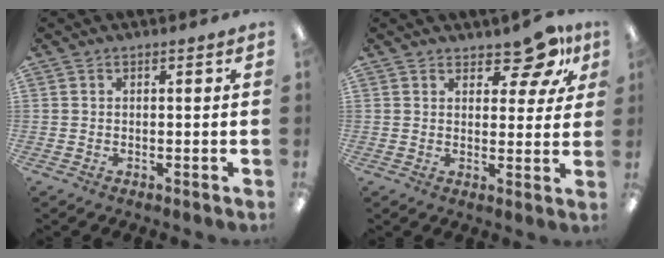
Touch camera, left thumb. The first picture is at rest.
{"total": 9.2, "force": [6.6, 4.4, 4.7], "torque": [-0.045, -0.043, 0.114]}